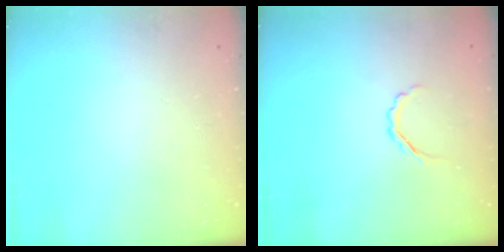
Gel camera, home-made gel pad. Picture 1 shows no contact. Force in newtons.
{"total": 2.9, "press": 2.8, "slide": 0.8}